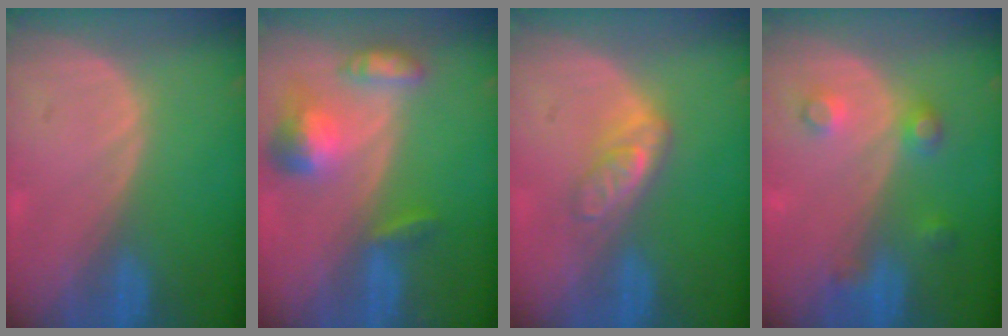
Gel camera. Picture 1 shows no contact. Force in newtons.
{"total": 7.0, "press": 6.6, "slide": 2.5}
{"total": 4.7, "press": 4.1, "slide": 2.2}
{"total": 3.8, "press": 3.8, "slide": 0.1}